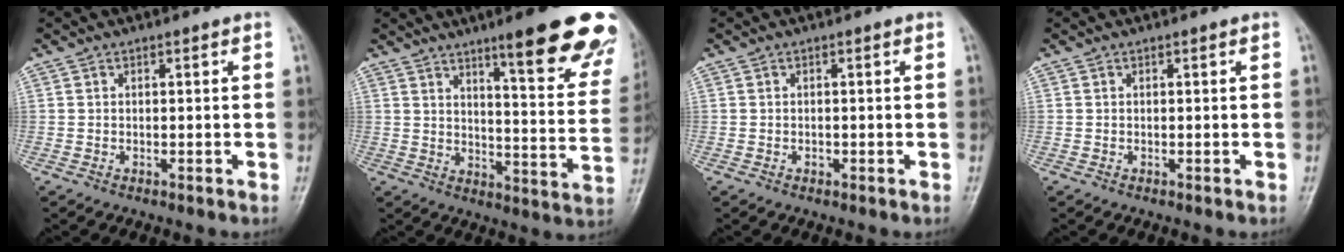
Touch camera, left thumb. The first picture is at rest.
{"total": 21.8, "force": [14.0, 3.7, 16.3], "torque": [-0.181, -0.065, 0.183]}
{"total": 0.6, "force": [-0.1, 0.4, 0.4], "torque": [-0.003, 0.004, -0.003]}
{"total": 0.0}